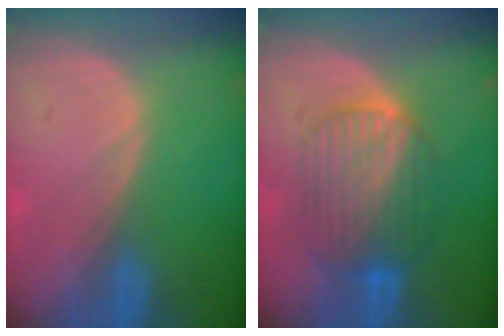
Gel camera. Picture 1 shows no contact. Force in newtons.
{"total": 7.7, "press": 7.7, "slide": 0.2}